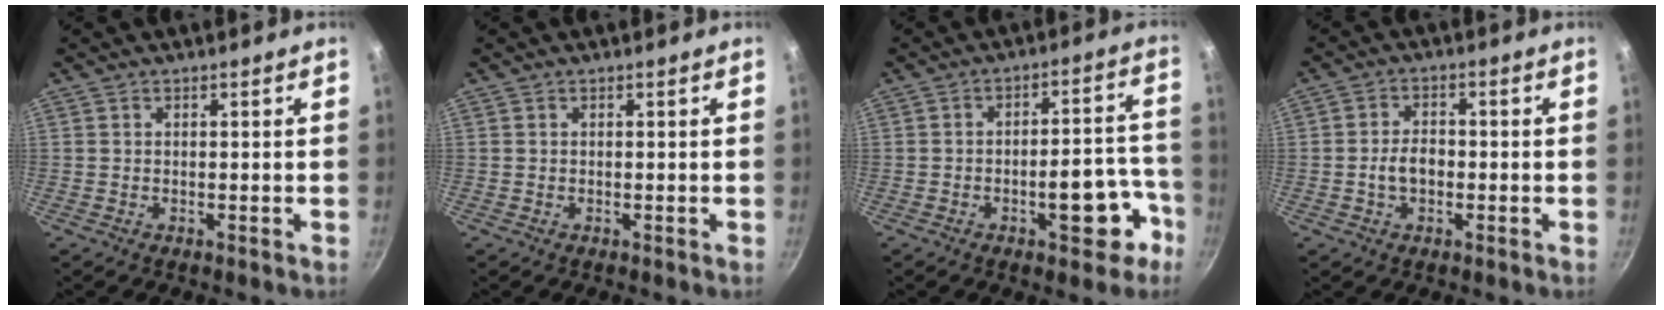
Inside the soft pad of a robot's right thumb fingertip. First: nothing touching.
{"total": 0.0}
{"total": 11.0, "force": [-5.1, 5.0, 8.4], "torque": [-0.068, 0.056, -0.061]}
{"total": 4.5, "force": [-1.0, 3.1, 3.1], "torque": [-0.044, 0.019, -0.019]}